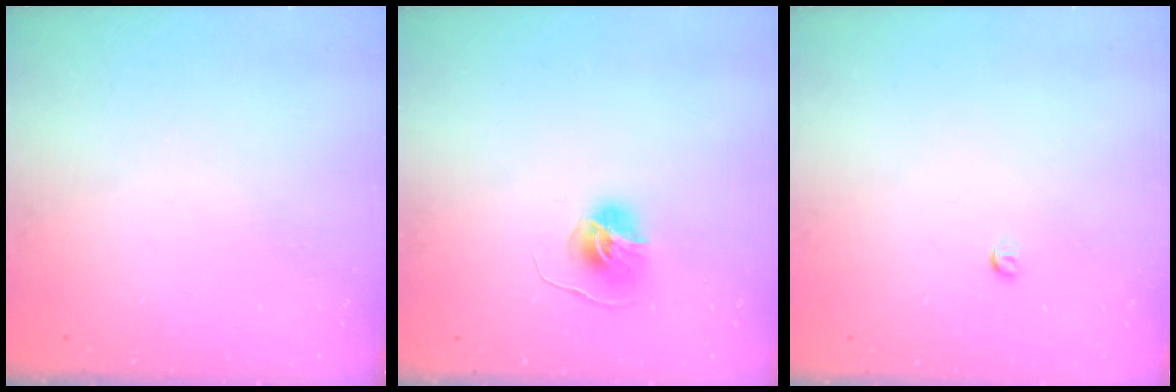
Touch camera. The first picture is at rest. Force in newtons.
{"total": 6.0, "press": 6.0, "slide": 0.6}
{"total": 3.2, "press": 3.2, "slide": 0.4}